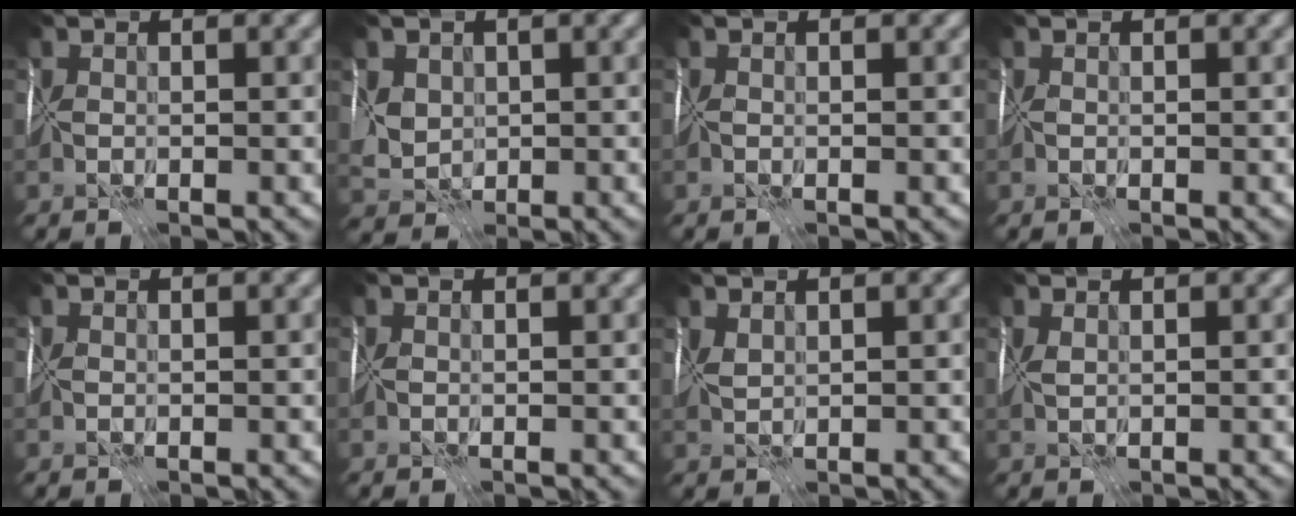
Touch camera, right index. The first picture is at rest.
{"total": 2.2, "force": [0.8, 1.9, 0.8], "torque": [-0.018, 0.007, 0.020]}
{"total": 0.0}
{"total": 0.0}
{"total": 0.0}
{"total": 0.0}
{"total": 1.0, "force": [0.8, -0.6, 0.1], "torque": [-0.004, 0.003, 0.022]}
{"total": 0.8, "force": [0.5, -0.7, 0.1], "torque": [-0.005, 0.003, 0.016]}